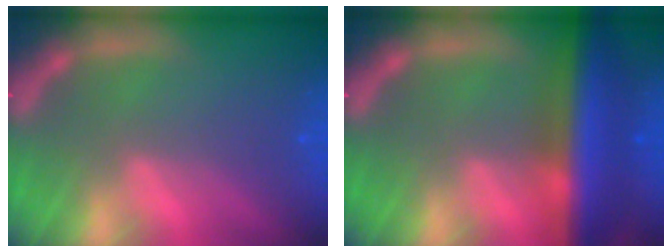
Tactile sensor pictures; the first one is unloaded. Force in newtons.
{"total": 10.0}